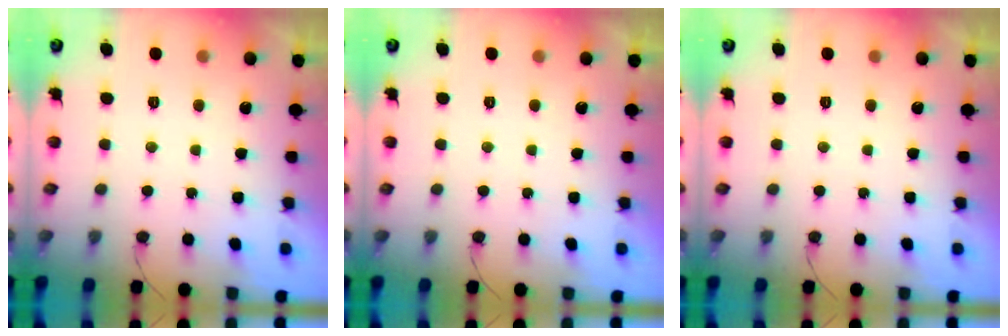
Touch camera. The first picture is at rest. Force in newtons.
{"total": 0.0}
{"total": 0.0}